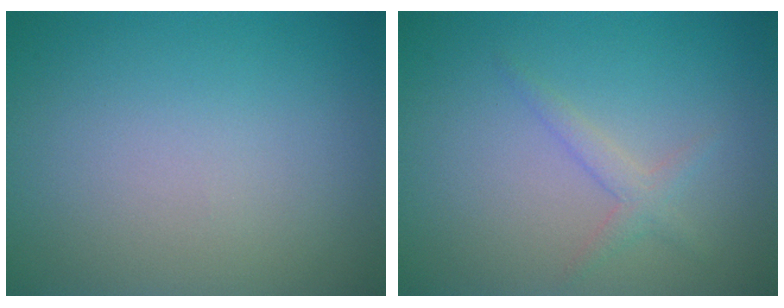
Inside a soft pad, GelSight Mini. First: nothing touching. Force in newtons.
{"total": 1.3, "press": 1.3, "slide": 0.1}